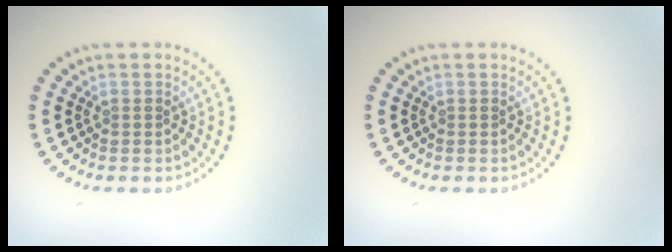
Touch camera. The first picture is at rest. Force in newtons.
{"total": 0.0}